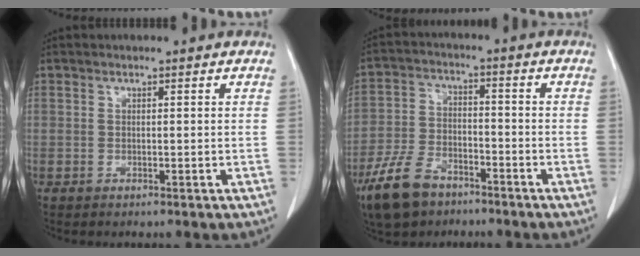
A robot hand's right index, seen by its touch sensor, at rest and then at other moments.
{"total": 10.1, "force": [-6.8, 5.3, 5.2], "torque": [-0.116, -0.003, -0.126]}